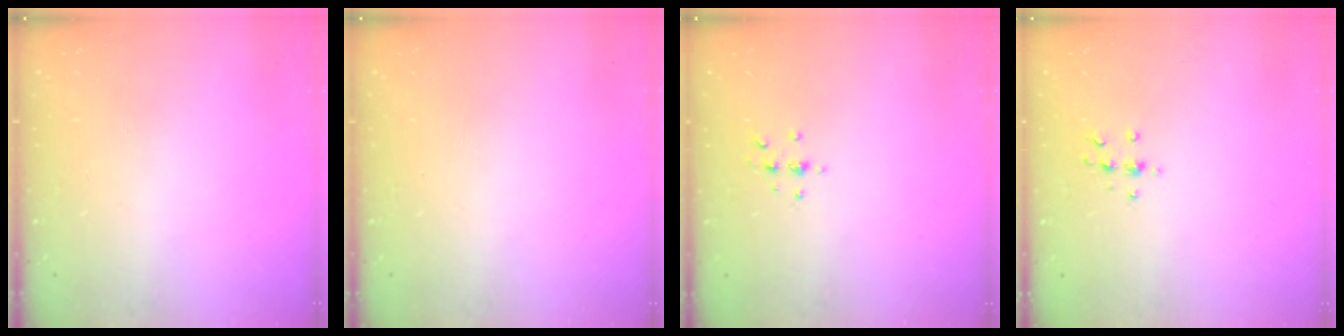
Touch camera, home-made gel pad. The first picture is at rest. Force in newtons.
{"total": 0.0}
{"total": 3.3, "press": 3.2, "slide": 0.4}
{"total": 4.9, "press": 4.8, "slide": 1.2}